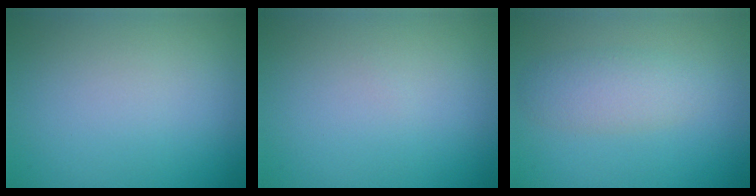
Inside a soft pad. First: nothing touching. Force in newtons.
{"total": 0.0}
{"total": 2.9, "press": 2.9, "slide": 0.2}